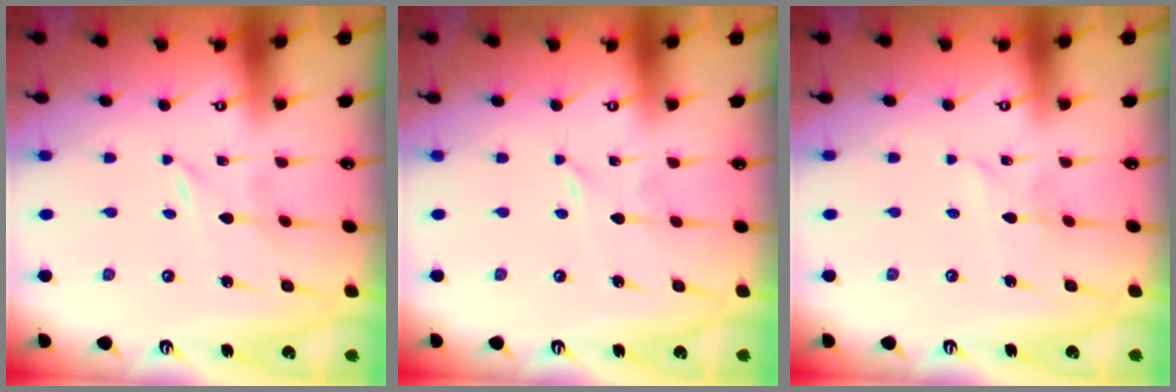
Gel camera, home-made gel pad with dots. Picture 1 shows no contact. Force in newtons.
{"total": 0.0}
{"total": 2.4, "press": 2.4, "slide": 0.2}